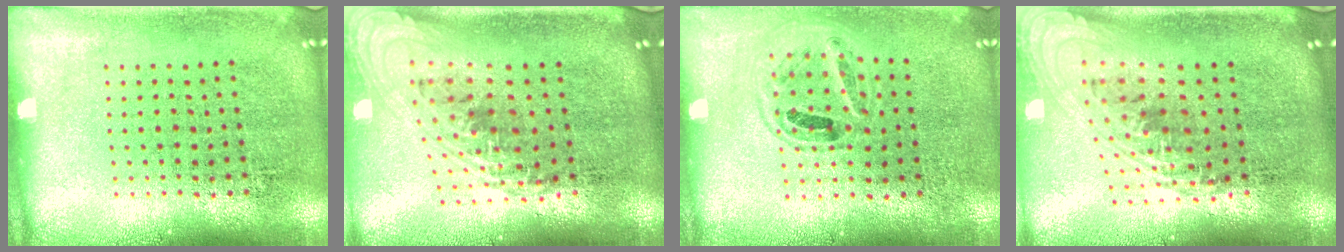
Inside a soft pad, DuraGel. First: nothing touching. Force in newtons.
{"total": 2.2, "press": 1.6, "slide": 1.5}
{"total": 0.9, "press": 0.8, "slide": 0.3}
{"total": 2.3, "press": 1.7, "slide": 1.5}